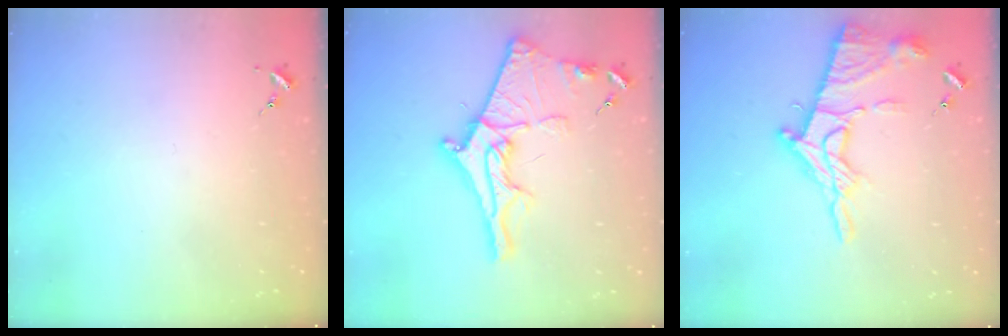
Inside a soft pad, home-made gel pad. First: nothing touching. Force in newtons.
{"total": 16.1, "press": 16.0, "slide": 1.1}
{"total": 15.7, "press": 15.7, "slide": 1.3}